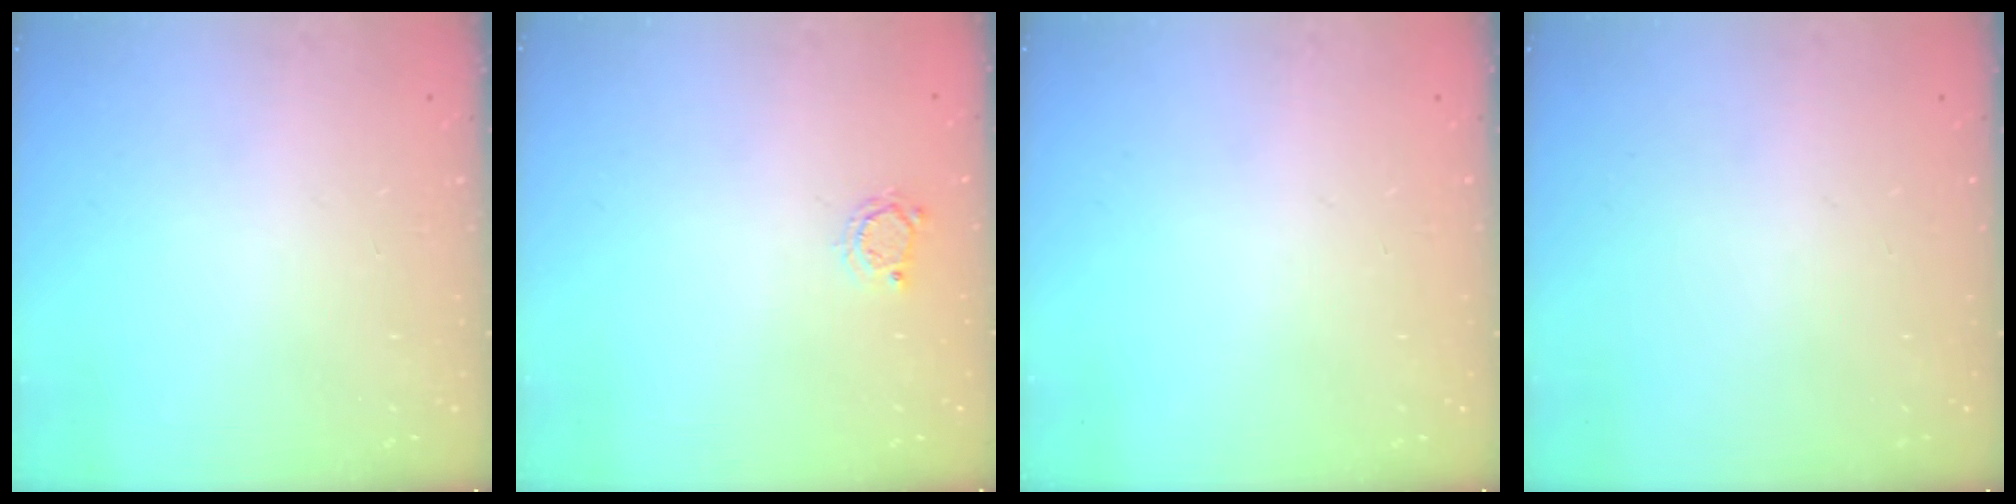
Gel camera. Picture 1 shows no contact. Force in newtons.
{"total": 3.0, "press": 3.0, "slide": 0.4}
{"total": 0.0}
{"total": 0.0}